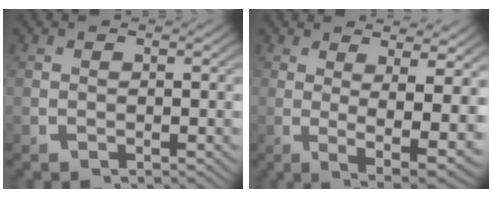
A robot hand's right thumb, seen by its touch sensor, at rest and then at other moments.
{"total": 7.3, "force": [-0.7, 3.2, 6.6], "torque": [-0.108, -0.027, 0.003]}